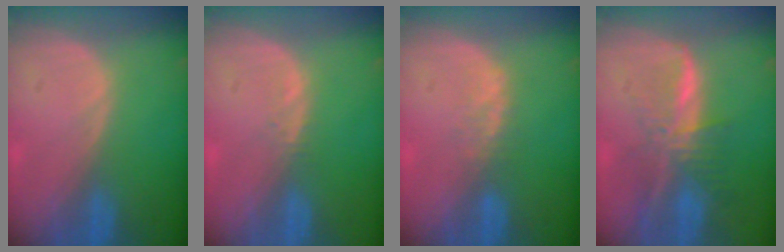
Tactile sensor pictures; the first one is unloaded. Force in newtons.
{"total": 0.7, "press": 0.7, "slide": 0.1}
{"total": 1.9, "press": 1.8, "slide": 0.5}
{"total": 7.9, "press": 6.7, "slide": 4.3}